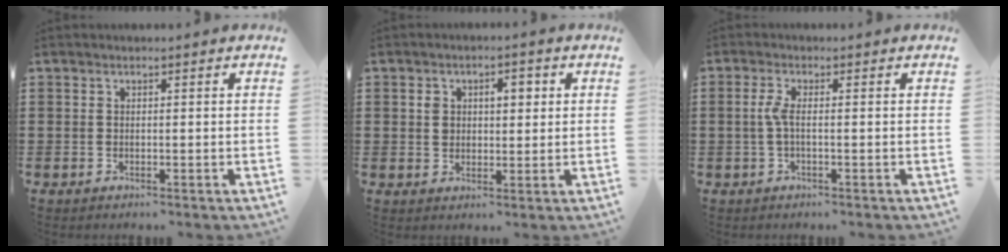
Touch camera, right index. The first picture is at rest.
{"total": 3.2, "force": [0.6, 2.2, 2.3], "torque": [-0.044, 0.009, 0.006]}
{"total": 2.8, "force": [-0.3, 0.4, 2.7], "torque": [-0.066, -0.006, -0.013]}